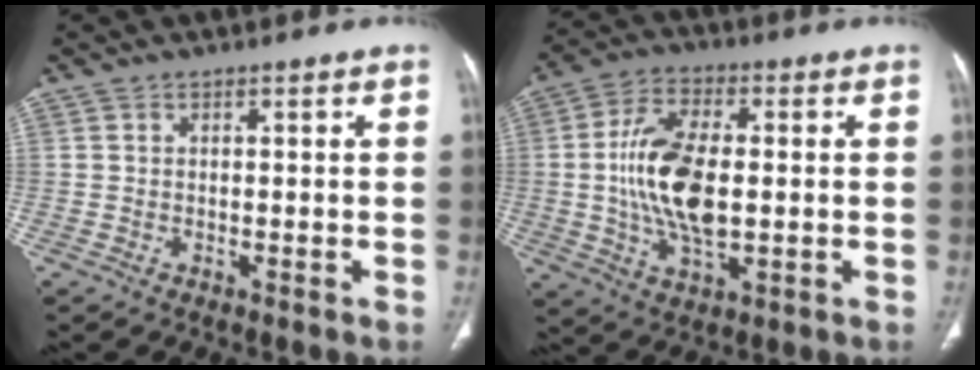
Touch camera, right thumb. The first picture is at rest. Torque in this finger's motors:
{"motor_torque": [2.75, 2.26, 1.51, -0.62, 0.20]}